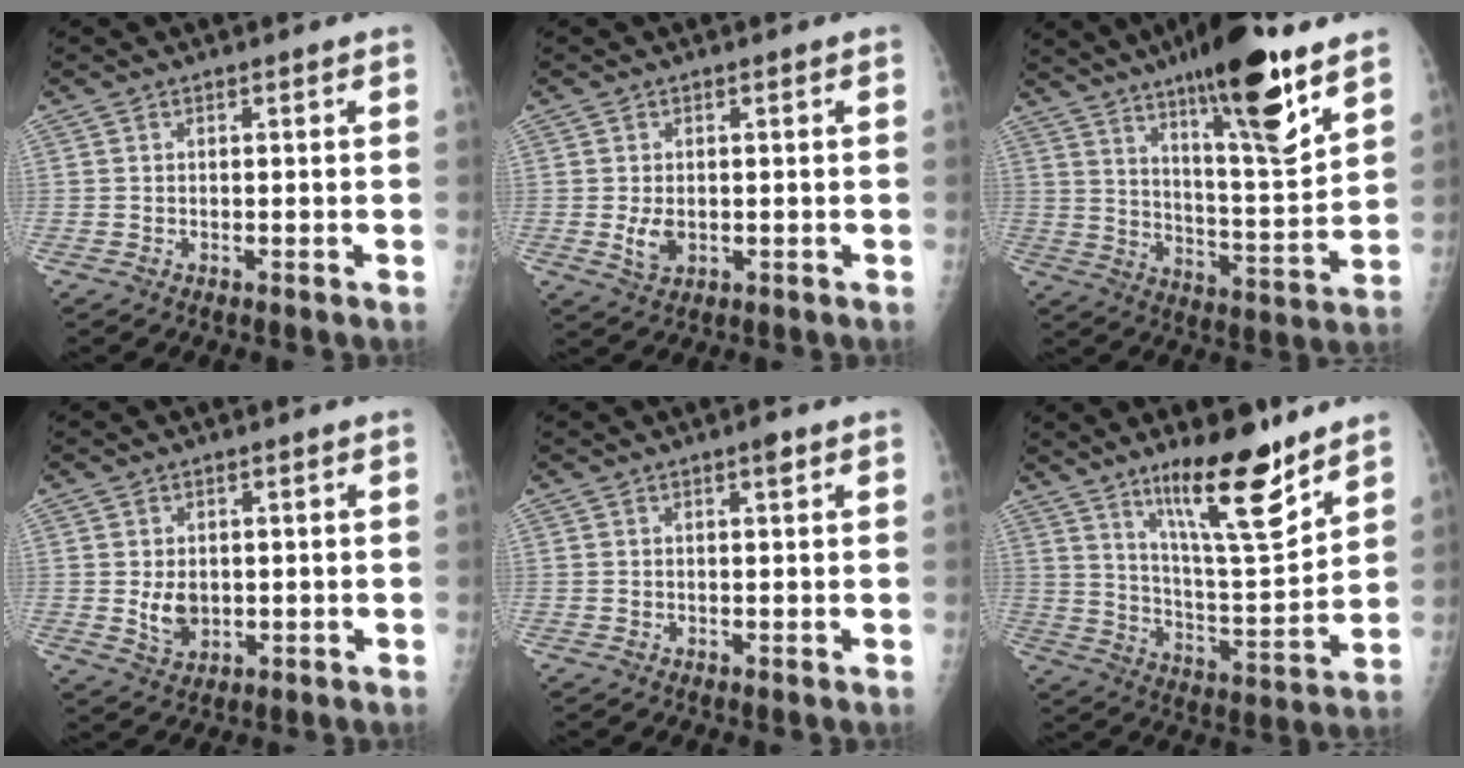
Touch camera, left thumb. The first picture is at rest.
{"total": 3.3, "force": [-0.3, 2.2, 2.5], "torque": [-0.043, -0.007, -0.001]}
{"total": 19.7, "force": [12.3, 3.7, 14.9], "torque": [-0.209, -0.071, 0.198]}
{"total": 4.5, "force": [0.1, 3.3, 3.0], "torque": [-0.038, -0.009, 0.012]}
{"total": 1.5, "force": [0.9, 0.4, 1.2], "torque": [-0.017, -0.001, 0.011]}
{"total": 16.9, "force": [11.7, 3.5, 11.7], "torque": [-0.164, -0.087, 0.201]}